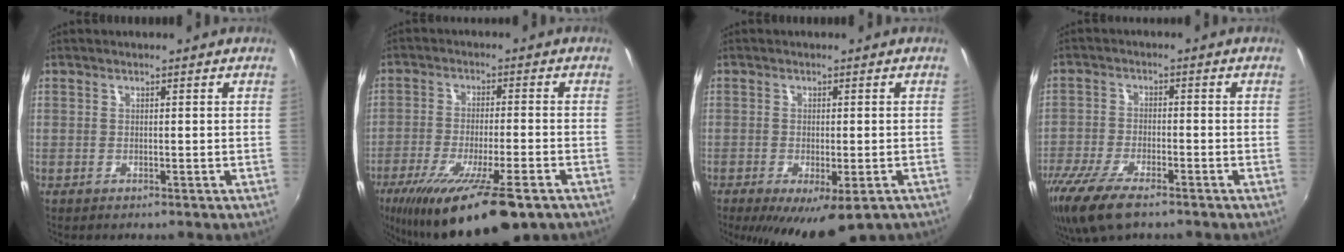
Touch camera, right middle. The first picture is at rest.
{"total": 19.1, "force": [-12.4, 3.9, 14.1], "torque": [-0.260, -0.066, -0.199]}
{"total": 11.1, "force": [-6.7, 4.3, 7.7], "torque": [-0.138, -0.039, -0.090]}
{"total": 12.8, "force": [-8.9, 4.5, 8.0], "torque": [-0.189, -0.045, -0.168]}